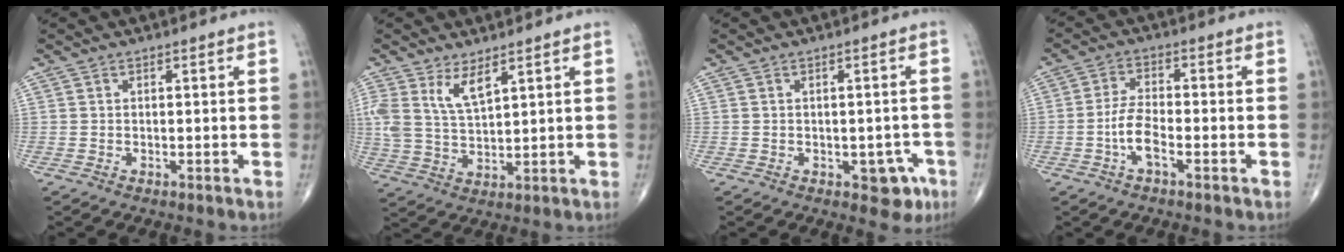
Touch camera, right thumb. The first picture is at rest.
{"total": 6.6, "force": [4.0, 2.3, 4.7], "torque": [-0.094, -0.024, 0.087]}
{"total": 4.7, "force": [-1.9, 2.8, 3.1], "torque": [-0.009, 0.011, -0.019]}
{"total": 5.2, "force": [-2.0, 1.9, 4.5], "torque": [-0.094, 0.019, -0.041]}